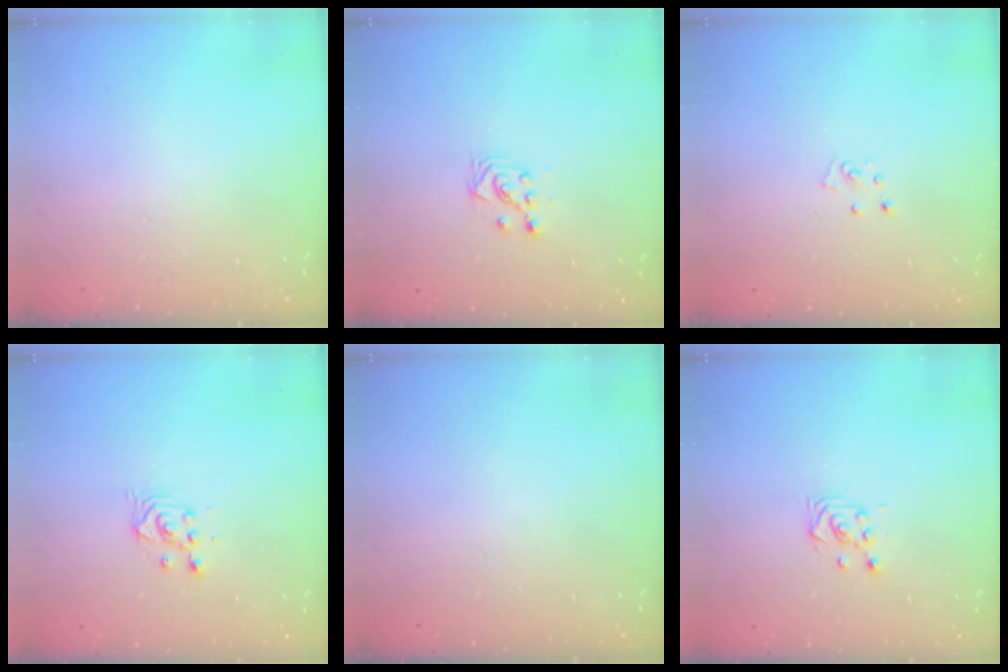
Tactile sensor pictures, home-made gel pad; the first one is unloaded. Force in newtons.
{"total": 3.3, "press": 3.2, "slide": 0.8}
{"total": 3.7, "press": 3.7, "slide": 0.3}
{"total": 2.5, "press": 2.5, "slide": 0.2}
{"total": 0.0}
{"total": 3.7, "press": 3.5, "slide": 1.1}